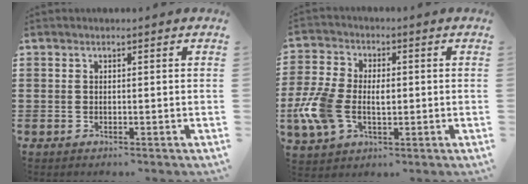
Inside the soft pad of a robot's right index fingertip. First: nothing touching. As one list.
[{"total": 8.3, "force": [-1.1, 5.5, 6.1], "torque": [-0.152, 0.003, -0.025]}]